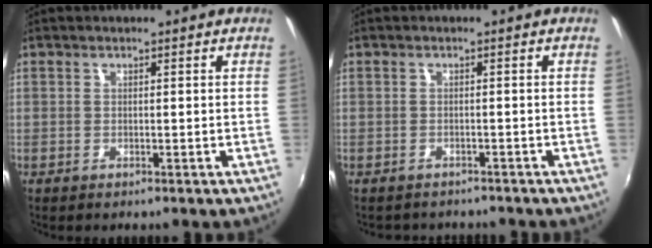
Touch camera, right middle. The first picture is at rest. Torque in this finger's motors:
{"motor_torque": [-0.11, 0.10, -0.07, 0.01]}